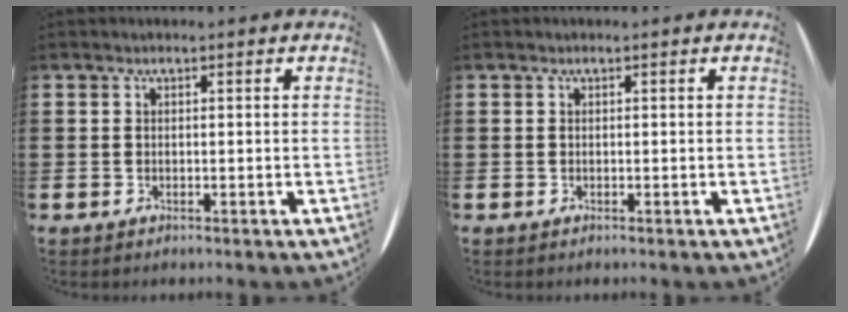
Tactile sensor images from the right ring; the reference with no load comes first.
{"total": 0.0}